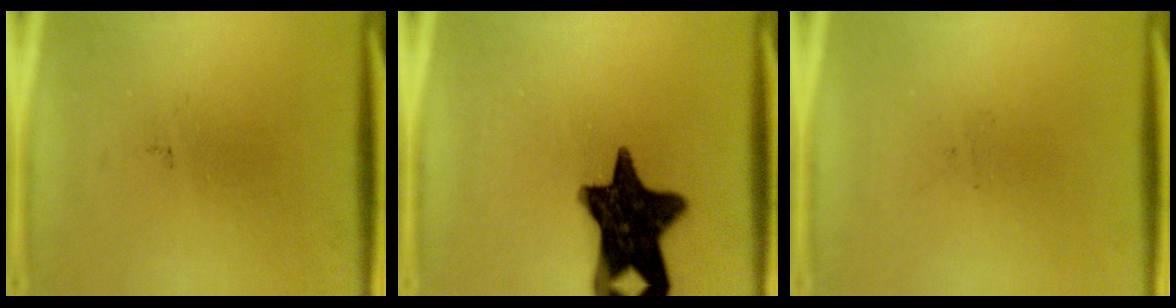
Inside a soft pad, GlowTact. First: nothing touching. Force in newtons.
{"total": 15.7}
{"total": 0.0}